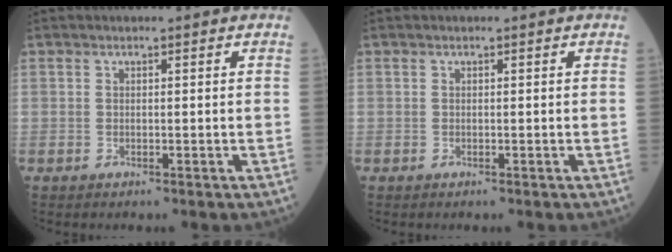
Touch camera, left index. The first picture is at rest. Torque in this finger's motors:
{"motor_torque": [-0.02, 0.03, 0.00, 0.01]}